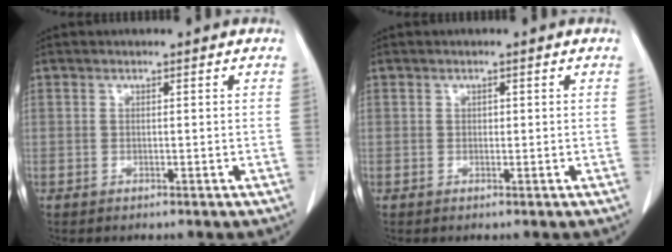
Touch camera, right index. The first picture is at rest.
{"total": 0.5, "force": [0.1, 0.4, 0.3], "torque": [-0.003, 0.002, 0.000]}